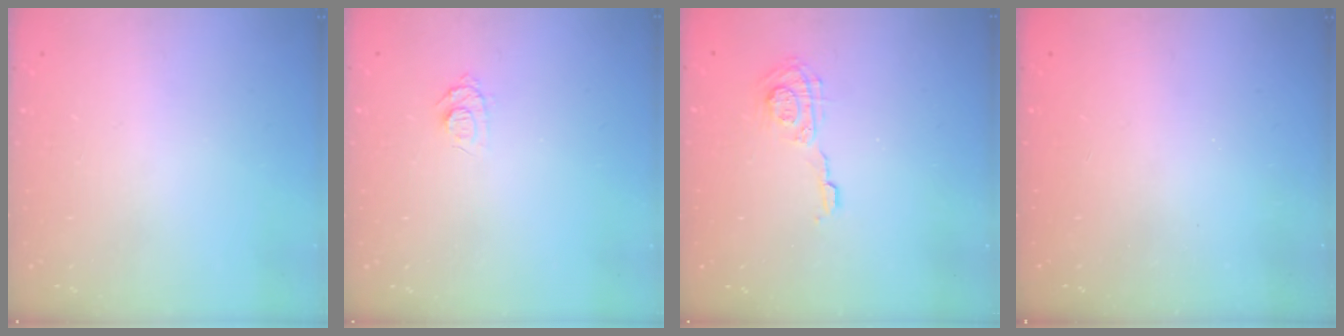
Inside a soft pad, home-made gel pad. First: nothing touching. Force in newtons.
{"total": 6.2, "press": 6.2, "slide": 0.6}
{"total": 7.1, "press": 7.1, "slide": 0.7}
{"total": 2.5, "press": 2.4, "slide": 0.8}